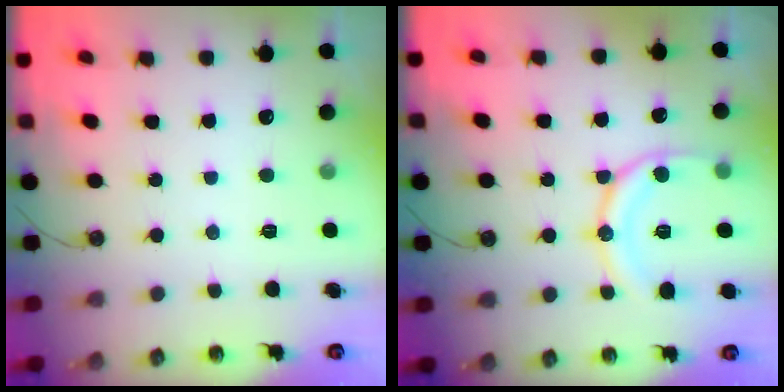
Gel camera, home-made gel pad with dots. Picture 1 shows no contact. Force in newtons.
{"total": 14.5, "press": 14.4, "slide": 1.6}